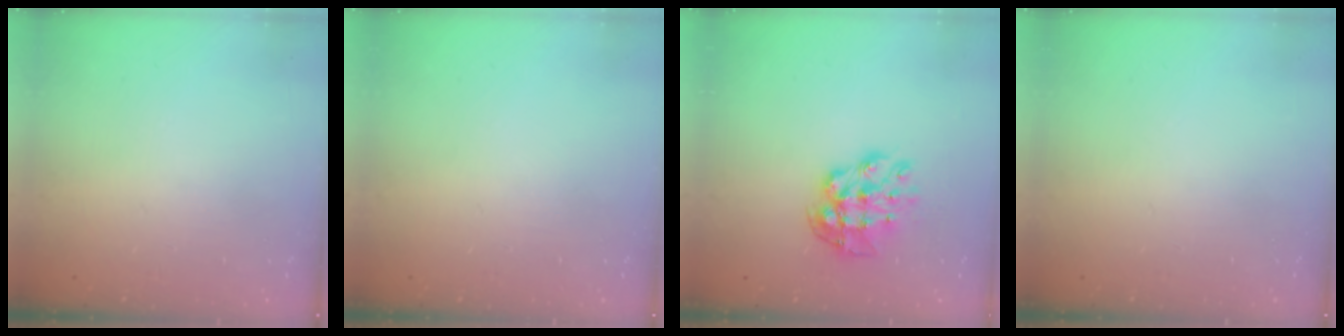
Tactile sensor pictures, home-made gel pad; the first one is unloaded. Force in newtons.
{"total": 0.0}
{"total": 11.3, "press": 11.3, "slide": 1.0}
{"total": 0.0}